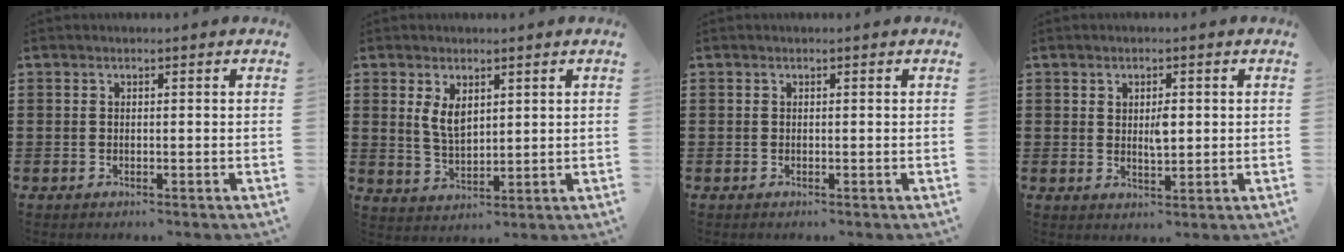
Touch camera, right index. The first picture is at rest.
{"total": 4.1, "force": [1.7, 2.2, 3.0], "torque": [-0.065, 0.004, 0.031]}
{"total": 0.0}
{"total": 2.7, "force": [0.6, 1.1, 2.4], "torque": [-0.042, 0.001, 0.008]}